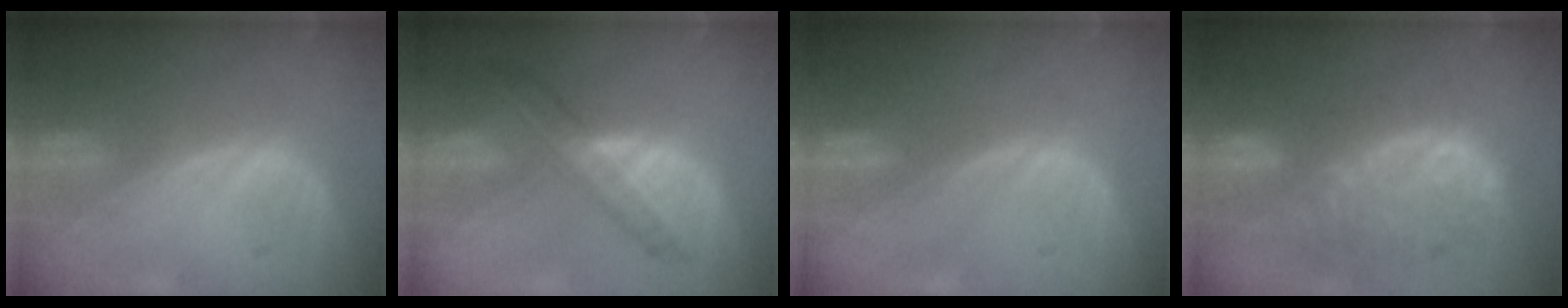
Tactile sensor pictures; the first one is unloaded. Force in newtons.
{"total": 7.2, "press": 6.2, "slide": 3.7}
{"total": 0.0}
{"total": 11.4, "press": 9.7, "slide": 5.9}